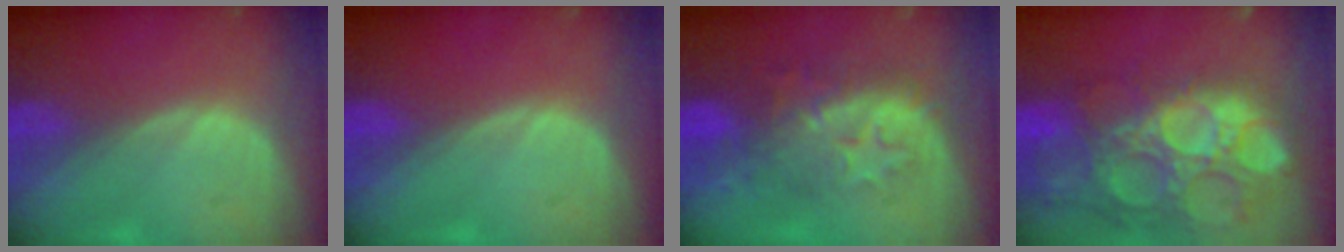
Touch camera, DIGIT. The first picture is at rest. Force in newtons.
{"total": 0.0}
{"total": 8.3, "press": 8.2, "slide": 1.0}
{"total": 15.6, "press": 12.8, "slide": 8.9}